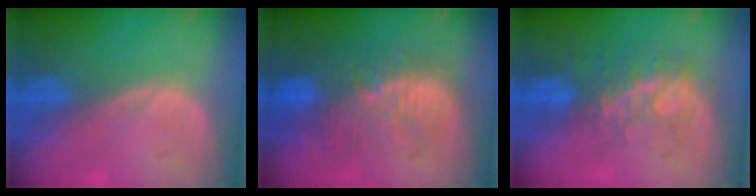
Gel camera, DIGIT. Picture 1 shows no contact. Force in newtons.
{"total": 11.1, "press": 10.0, "slide": 4.6}
{"total": 8.4, "press": 7.0, "slide": 4.7}